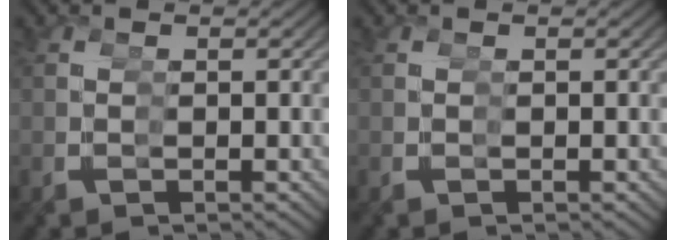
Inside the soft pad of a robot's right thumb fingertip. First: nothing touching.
{"total": 0.0}